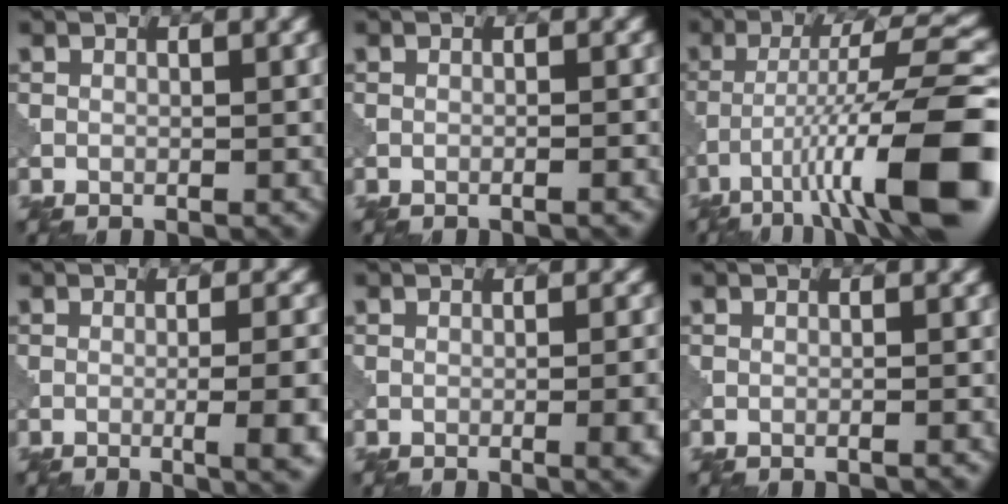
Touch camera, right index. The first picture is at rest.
{"total": 1.2, "force": [-0.3, 0.4, 1.0], "torque": [-0.003, 0.002, -0.017]}
{"total": 13.6, "force": [-6.1, 2.8, 11.8], "torque": [-0.194, 0.011, -0.091]}
{"total": 7.8, "force": [-1.8, 2.8, 7.0], "torque": [-0.061, 0.010, -0.013]}
{"total": 5.2, "force": [-1.1, 2.1, 4.7], "torque": [-0.033, 0.008, -0.010]}
{"total": 0.9, "force": [-0.2, 0.3, 0.8], "torque": [-0.003, 0.002, -0.013]}